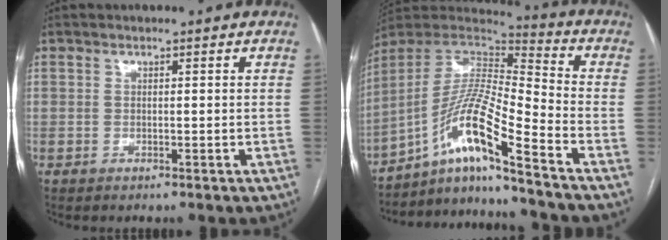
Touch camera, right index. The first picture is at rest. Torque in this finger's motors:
{"motor_torque": [1.14, -0.99, 0.38, 0.19]}